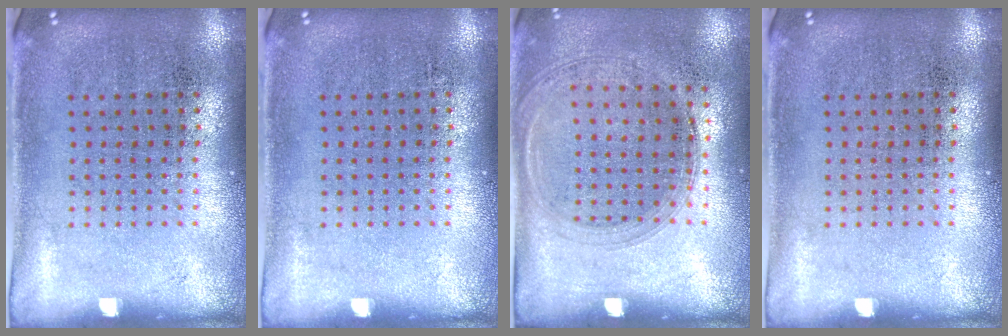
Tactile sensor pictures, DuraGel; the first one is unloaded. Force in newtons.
{"total": 0.0}
{"total": 1.3, "press": 1.2, "slide": 0.6}
{"total": 0.0}